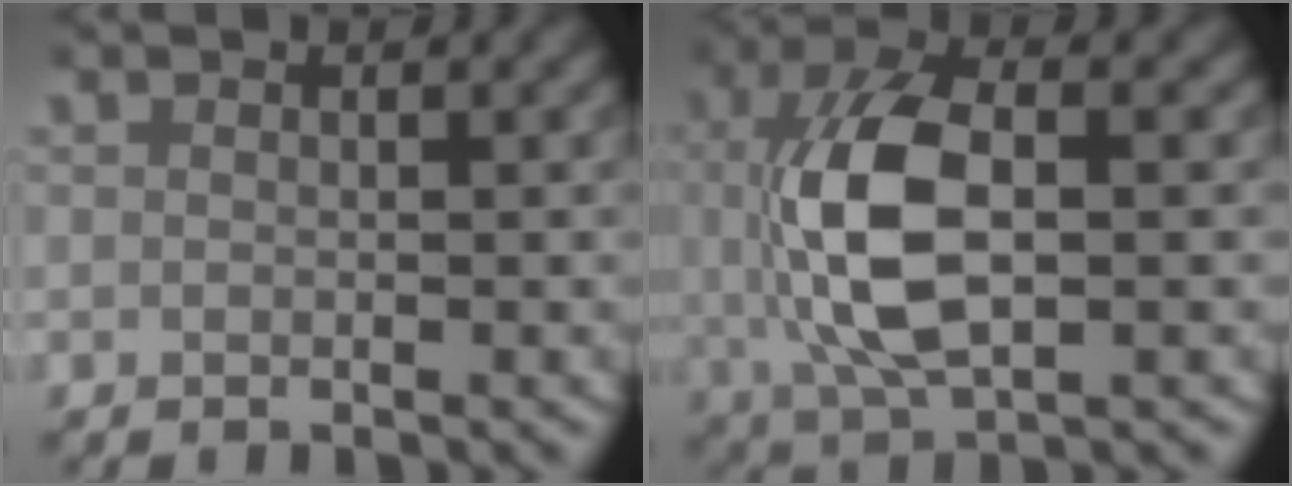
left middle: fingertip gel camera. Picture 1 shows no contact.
{"total": 8.1, "force": [0.1, 3.6, 7.2], "torque": [-0.156, 0.004, 0.004]}